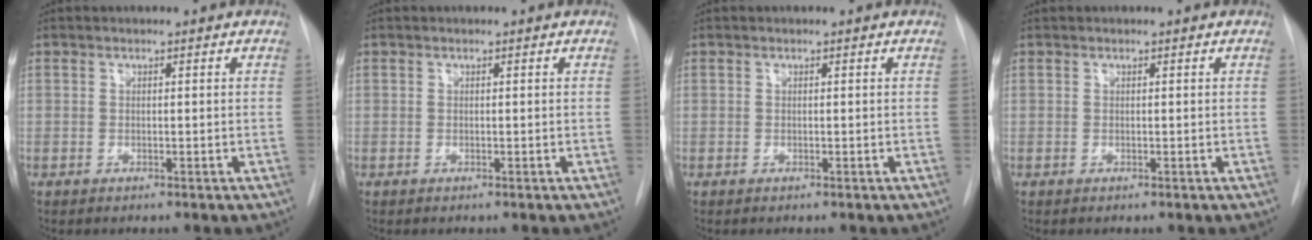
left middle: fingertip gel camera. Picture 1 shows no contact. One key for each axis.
{"total": 0.0}
{"total": 0.0}
{"total": 0.0}